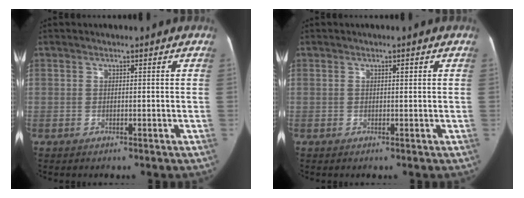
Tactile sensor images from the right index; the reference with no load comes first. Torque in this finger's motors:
{"motor_torque": [0.00, 0.03, 0.02, -0.01]}